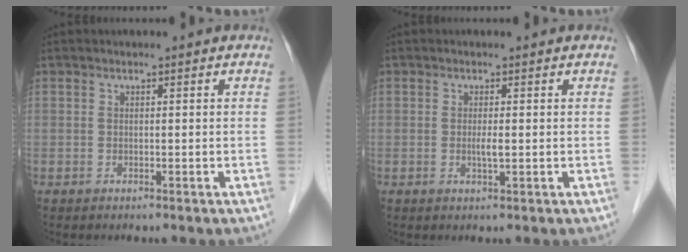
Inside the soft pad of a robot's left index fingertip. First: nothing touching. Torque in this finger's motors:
{"motor_torque": [0.26, 0.20, 0.03, 0.02]}